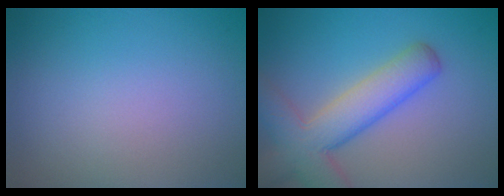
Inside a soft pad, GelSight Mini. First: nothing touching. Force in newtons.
{"total": 7.3, "press": 7.2, "slide": 0.4}